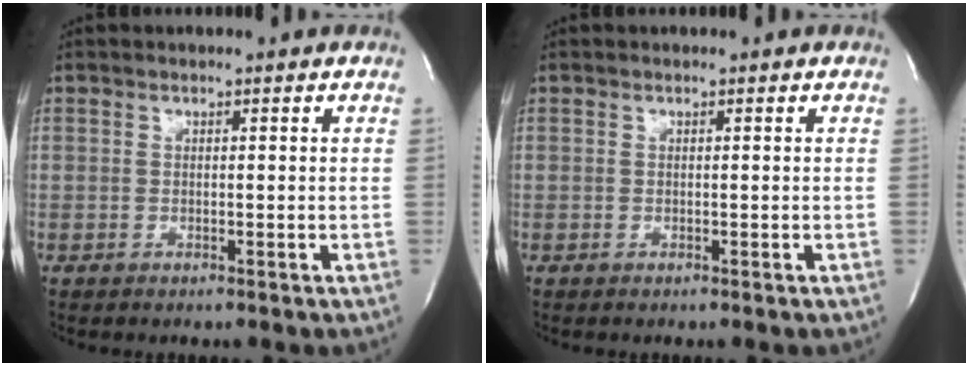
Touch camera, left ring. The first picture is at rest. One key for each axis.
{"total": 0.0}